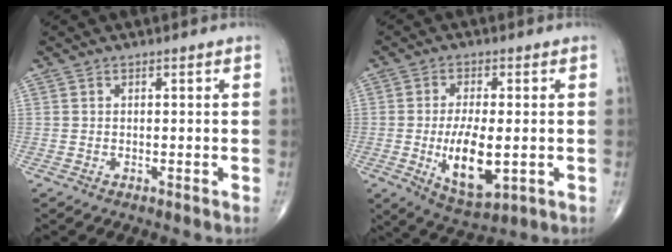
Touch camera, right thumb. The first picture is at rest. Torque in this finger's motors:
{"motor_torque": [-0.13, 0.66, 0.70, 0.46, 0.28]}